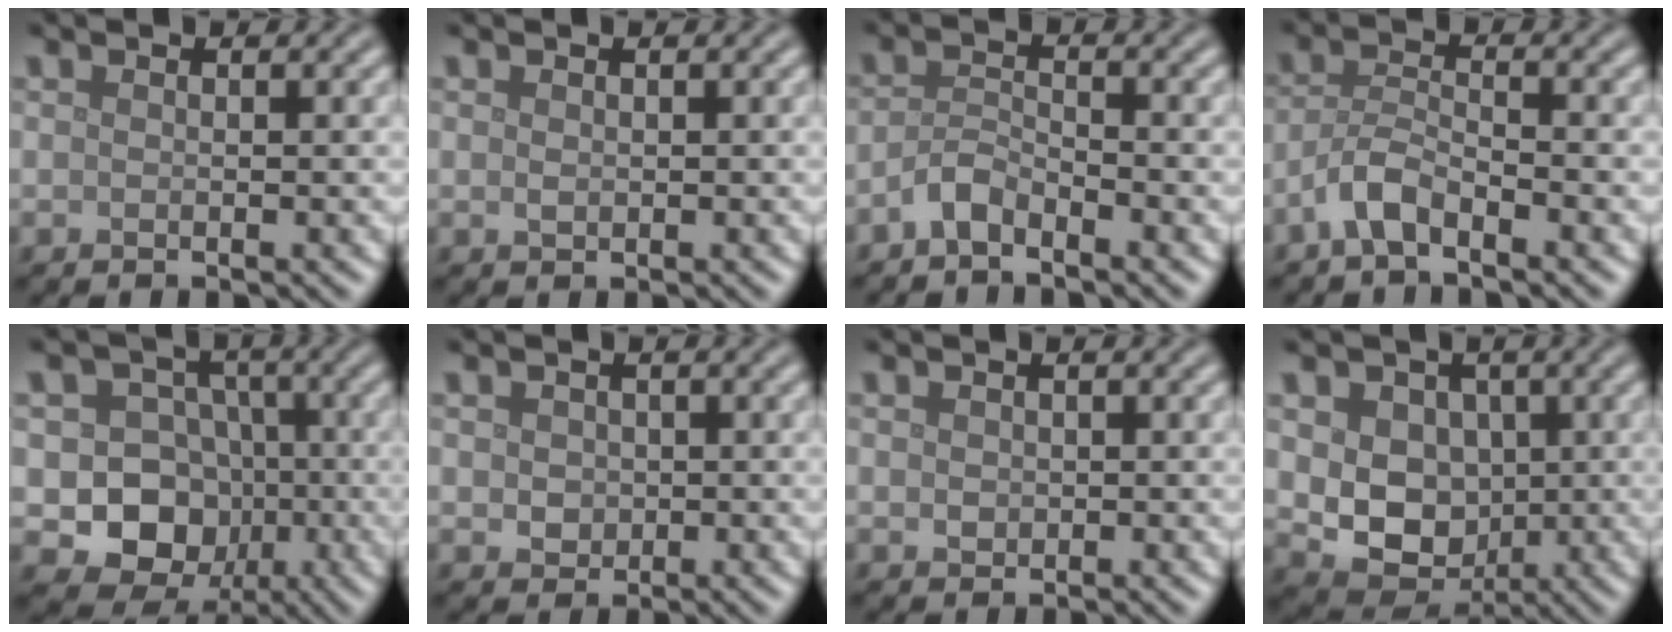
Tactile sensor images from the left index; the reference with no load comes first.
{"total": 0.7, "force": [0.0, 0.6, 0.4], "torque": [-0.008, -0.001, 0.001]}
{"total": 2.1, "force": [-1.7, 0.7, 1.0], "torque": [-0.023, 0.007, -0.040]}
{"total": 3.0, "force": [-2.1, 0.9, 1.9], "torque": [-0.042, 0.008, -0.050]}
{"total": 8.0, "force": [-1.6, 7.1, 3.3], "torque": [-0.029, -0.006, -0.053]}
{"total": 1.7, "force": [0.2, 1.5, 0.8], "torque": [-0.015, -0.004, 0.003]}
{"total": 1.0, "force": [0.1, 0.9, 0.4], "torque": [-0.005, -0.002, 0.002]}
{"total": 7.3, "force": [0.5, 5.8, 4.3], "torque": [-0.063, -0.005, 0.002]}